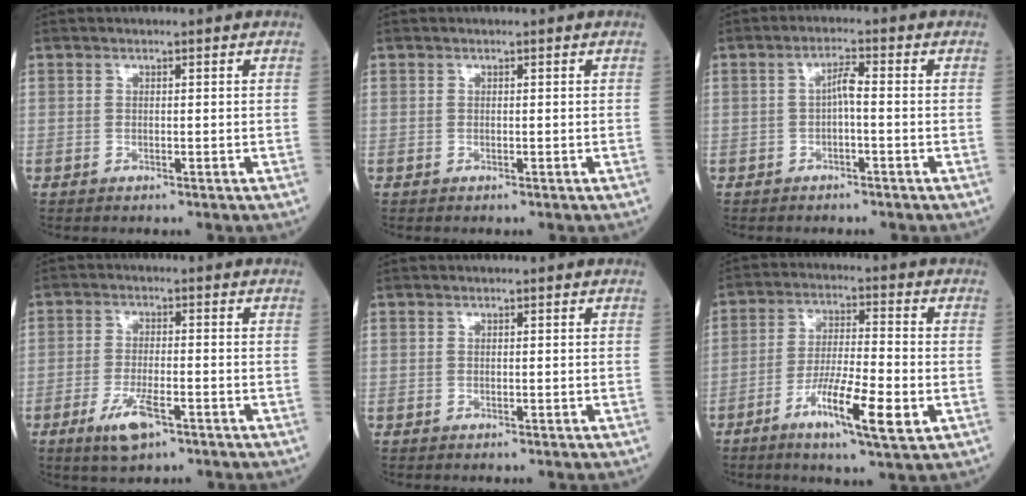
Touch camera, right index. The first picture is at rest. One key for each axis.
{"total": 0.0}
{"total": 2.6, "fx": -0.4, "fy": 0.4, "fz": 2.5, "tx": -0.043, "ty": 0.008, "tz": -0.008}
{"total": 5.7, "fx": -3.1, "fy": 1.5, "fz": 4.6, "tx": -0.092, "ty": -0.007, "tz": -0.052}
{"total": 0.0}
{"total": 10.5, "fx": -4.3, "fy": 1.1, "fz": 9.5, "tx": -0.170, "ty": -0.010, "tz": -0.074}